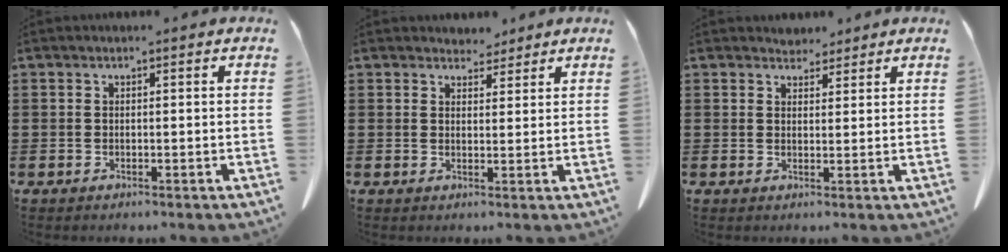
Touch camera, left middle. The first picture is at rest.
{"total": 3.2, "force": [3.0, 1.1, 0.2], "torque": [-0.004, -0.009, 0.058]}
{"total": 2.6, "force": [2.5, 0.8, 0.0], "torque": [-0.008, -0.002, 0.048]}